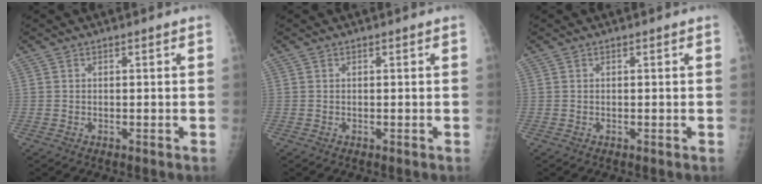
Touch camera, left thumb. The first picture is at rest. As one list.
[{"total": 0.0}, {"total": 0.0}]